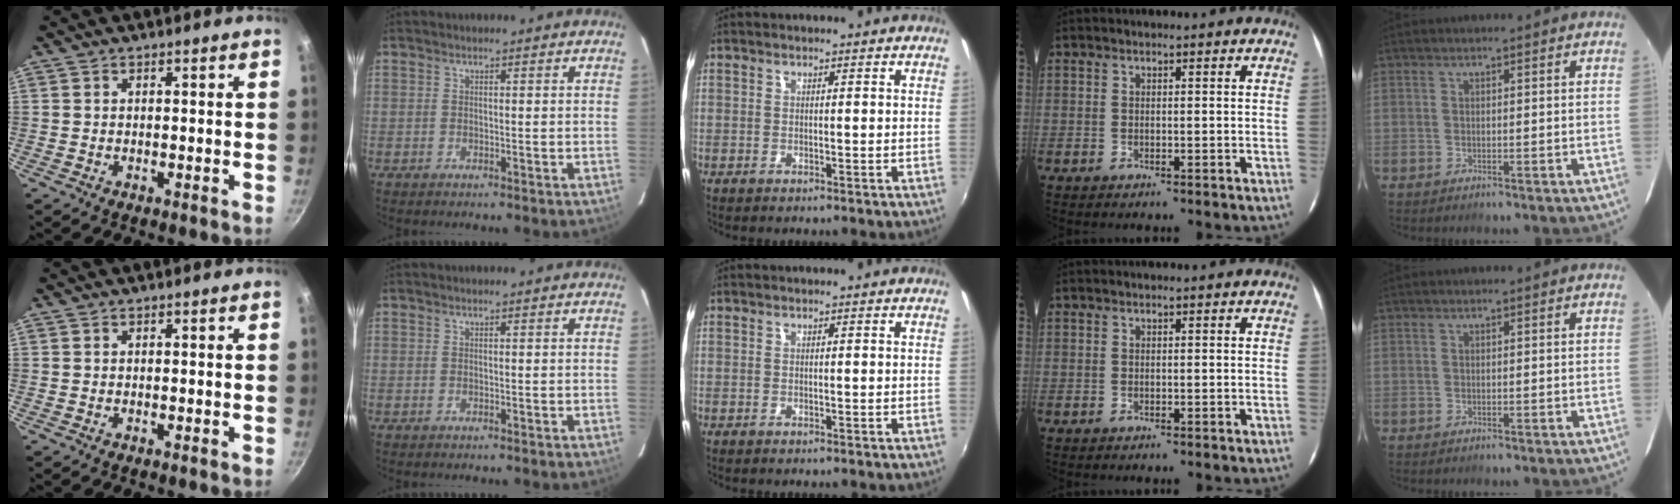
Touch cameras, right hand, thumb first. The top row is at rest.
{}